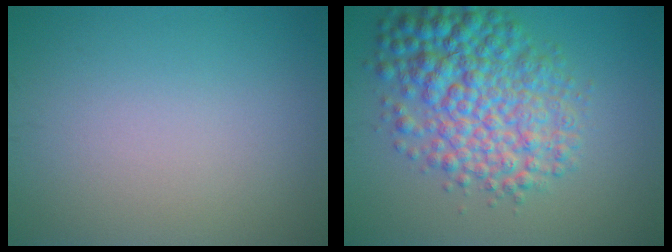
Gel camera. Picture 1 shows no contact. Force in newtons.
{"total": 7.9, "press": 7.9, "slide": 0.1}